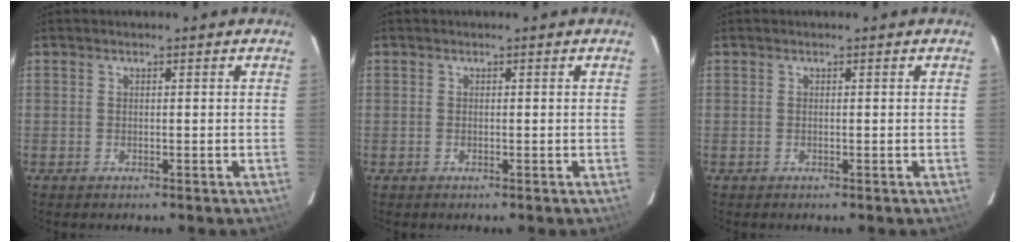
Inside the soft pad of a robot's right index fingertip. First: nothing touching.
{"total": 0.0}
{"total": 0.0}